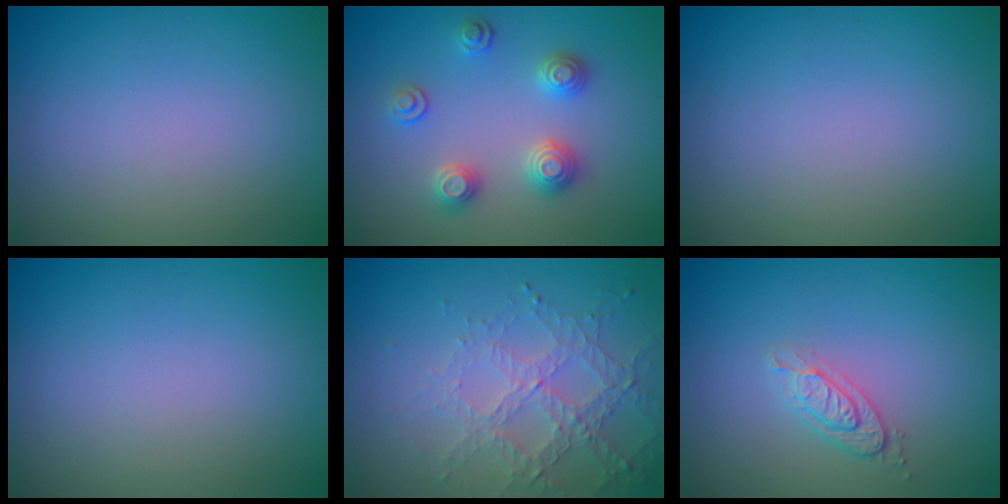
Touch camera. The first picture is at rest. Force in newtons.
{"total": 2.9, "press": 2.8, "slide": 0.8}
{"total": 0.0}
{"total": 0.0}
{"total": 3.1, "press": 2.9, "slide": 1.1}
{"total": 2.4, "press": 1.9, "slide": 1.4}